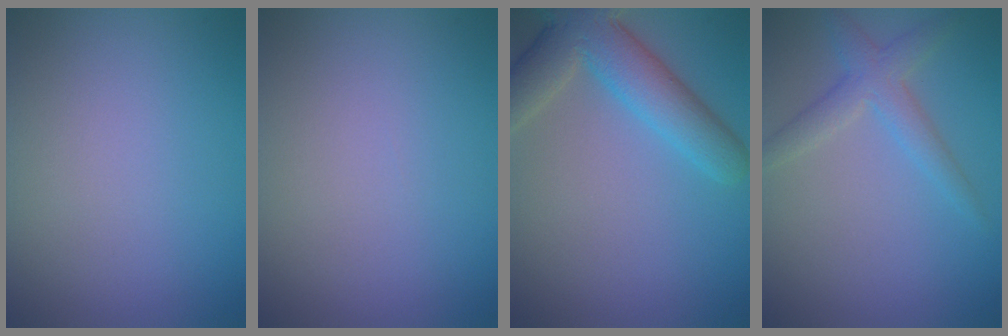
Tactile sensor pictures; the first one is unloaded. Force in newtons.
{"total": 0.0}
{"total": 6.6, "press": 6.5, "slide": 0.4}
{"total": 2.8, "press": 2.8, "slide": 0.1}